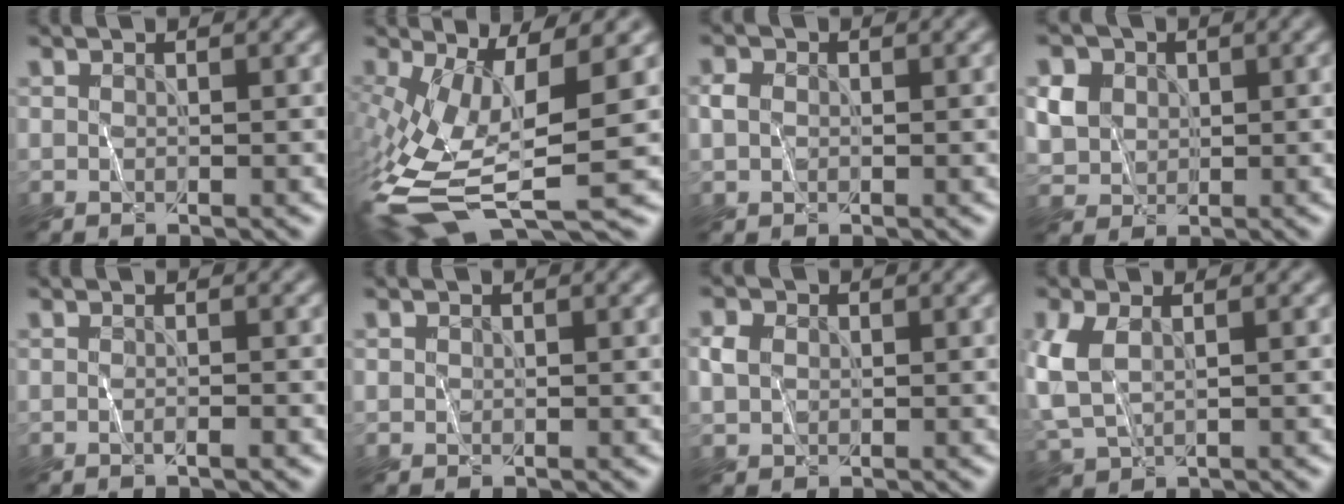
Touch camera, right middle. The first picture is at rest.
{"total": 11.2, "force": [-2.9, 4.3, 9.9], "torque": [-0.211, -0.019, -0.049]}
{"total": 1.9, "force": [0.2, 1.5, 1.0], "torque": [-0.025, 0.002, 0.003]}
{"total": 4.7, "force": [1.6, 3.9, 2.0], "torque": [-0.063, 0.008, 0.033]}
{"total": 0.7, "force": [-0.4, 0.1, 0.5], "torque": [-0.007, -0.001, -0.009]}
{"total": 0.8, "force": [0.3, 0.7, 0.3], "torque": [-0.005, -0.001, 0.008]}
{"total": 2.2, "force": [0.4, 1.8, 1.2], "torque": [-0.028, 0.002, 0.007]}
{"total": 4.1, "force": [0.5, 2.6, 3.1], "torque": [-0.089, 0.000, 0.013]}